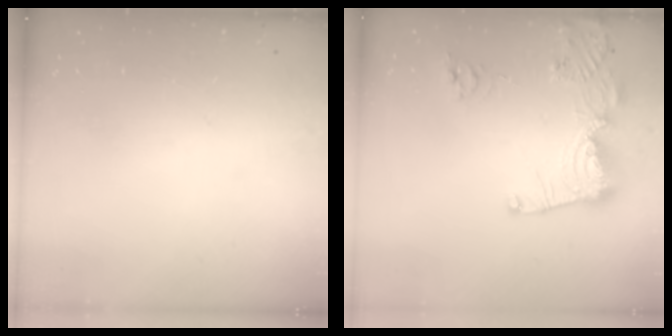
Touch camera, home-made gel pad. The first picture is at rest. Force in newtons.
{"total": 15.3, "press": 15.2, "slide": 1.7}